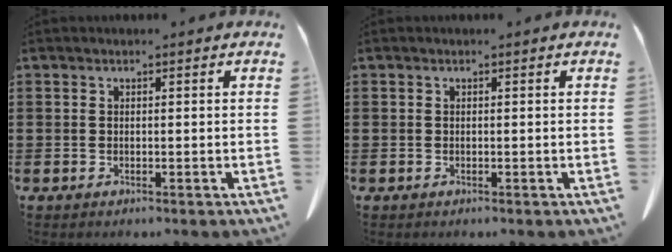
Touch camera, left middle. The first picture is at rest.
{"total": 0.0}